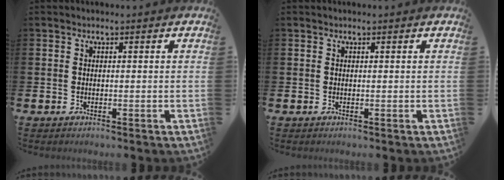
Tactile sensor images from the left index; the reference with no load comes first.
{"total": 0.0}